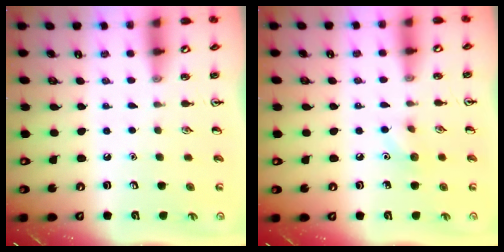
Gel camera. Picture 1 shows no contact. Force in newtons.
{"total": 5.9, "press": 5.6, "slide": 1.6}